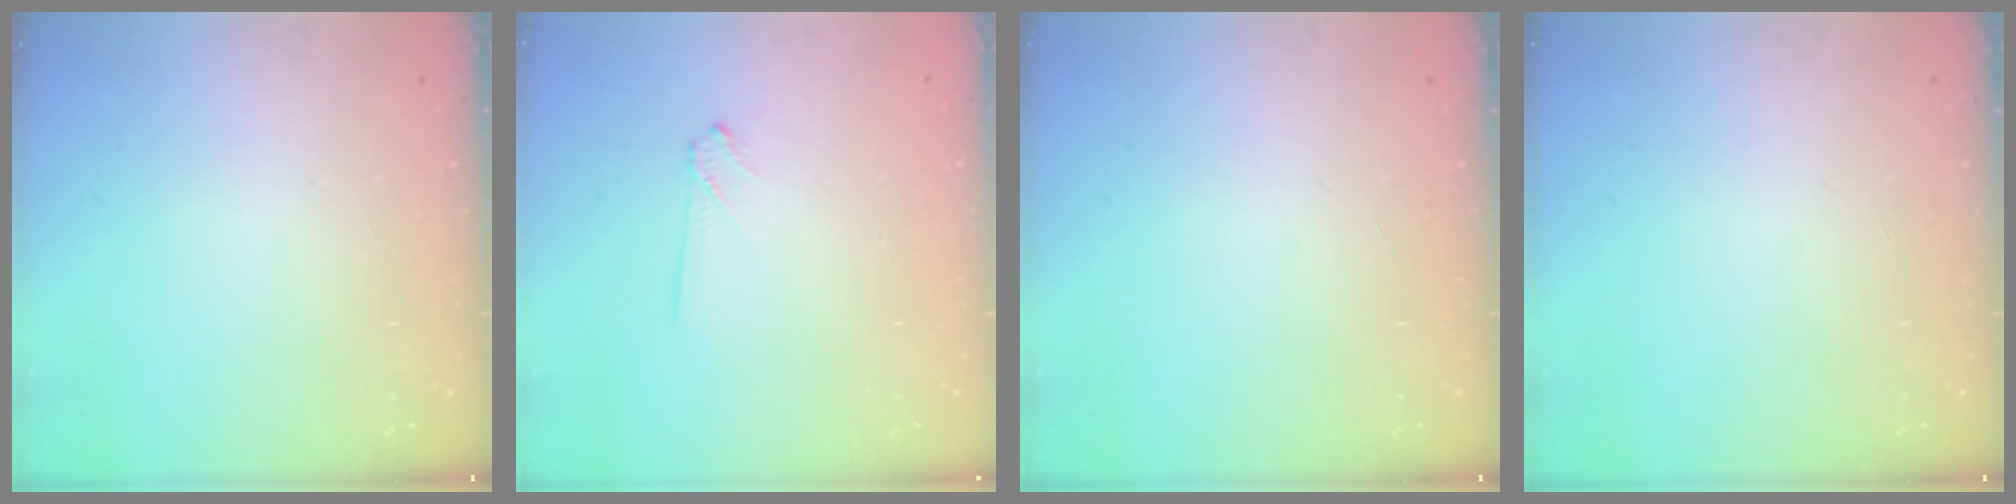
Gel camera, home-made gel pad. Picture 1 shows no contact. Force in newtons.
{"total": 0.8, "press": 0.8, "slide": 0.0}
{"total": 0.0}
{"total": 0.0}